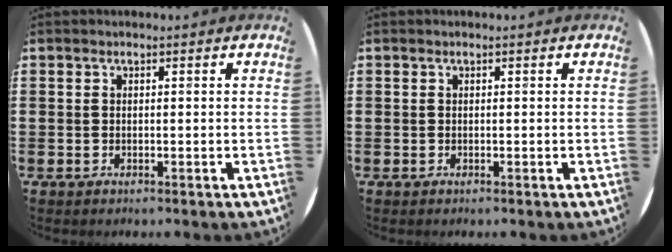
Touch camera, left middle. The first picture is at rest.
{"total": 0.0}